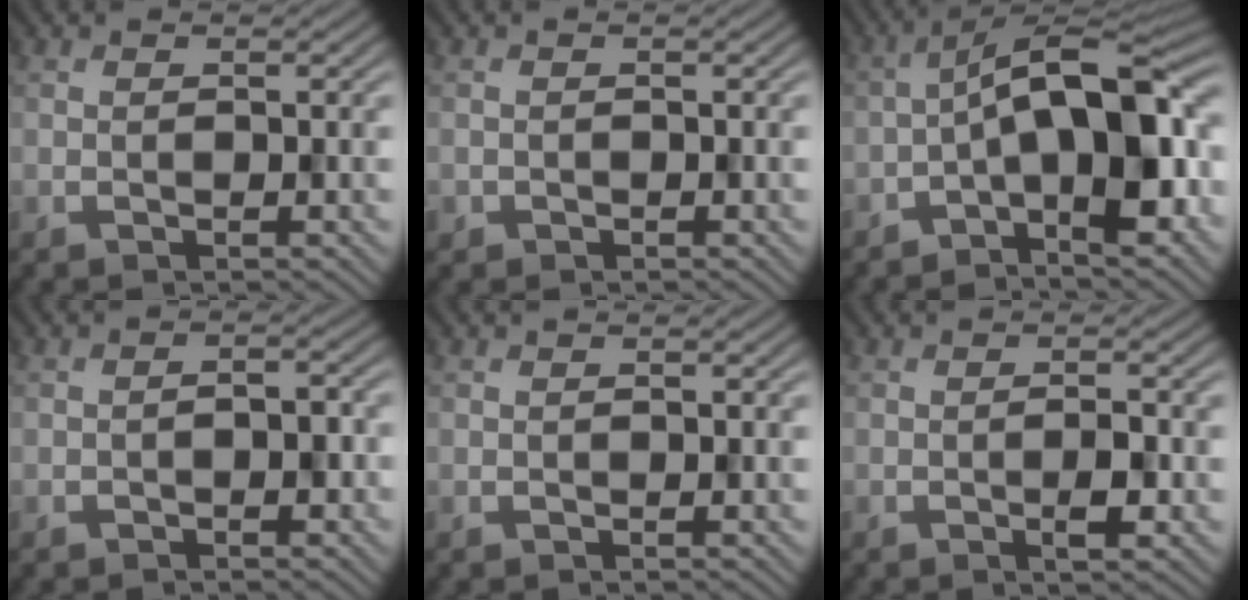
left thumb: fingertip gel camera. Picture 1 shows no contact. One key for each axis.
{"total": 0.6, "fx": -0.3, "fy": 0.5, "fz": -0.2, "tx": 0.005, "ty": -0.001, "tz": -0.004}
{"total": 12.2, "fx": -2.2, "fy": 4.6, "fz": 11.1, "tx": -0.152, "ty": 0.033, "tz": -0.046}
{"total": 1.5, "fx": -0.9, "fy": 0.6, "fz": 1.1, "tx": -0.016, "ty": 0.006, "tz": -0.017}
{"total": 0.0}
{"total": 1.8, "fx": -0.5, "fy": 0.3, "fz": 1.7, "tx": -0.029, "ty": 0.005, "tz": -0.012}